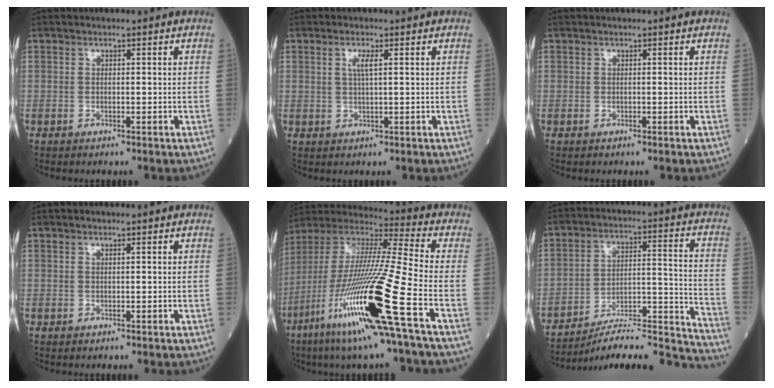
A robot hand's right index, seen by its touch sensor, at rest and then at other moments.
{"total": 2.2, "force": [0.8, 0.1, 2.1], "torque": [-0.046, 0.001, 0.017]}
{"total": 0.0}
{"total": 0.0}
{"total": 23.8, "force": [-9.7, -0.5, 21.8], "torque": [-0.449, -0.052, -0.188]}
{"total": 19.3, "force": [-18.8, 0.1, 4.5], "torque": [-0.036, 0.043, -0.271]}